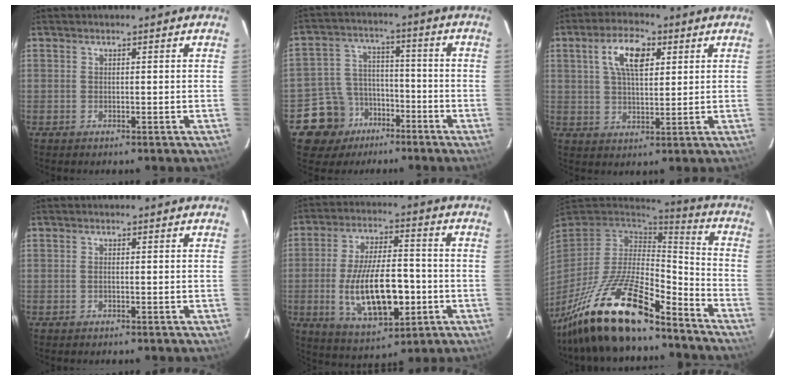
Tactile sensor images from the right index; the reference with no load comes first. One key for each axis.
{"total": 10.4, "fx": -6.3, "fy": 8.1, "fz": 1.6, "tx": -0.059, "ty": 0.036, "tz": -0.096}
{"total": 8.6, "fx": 3.2, "fy": 3.8, "fz": 7.0, "tx": -0.128, "ty": 0.017, "tz": 0.057}
{"total": 0.6, "fx": -0.2, "fy": 0.1, "fz": 0.6, "tx": -0.011, "ty": 0.002, "tz": -0.004}
{"total": 17.2, "fx": -3.8, "fy": 7.1, "fz": 15.2, "tx": -0.290, "ty": -0.008, "tz": -0.047}
{"total": 22.1, "fx": -15.8, "fy": 6.2, "fz": 14.1, "tx": -0.290, "ty": -0.034, "tz": -0.282}